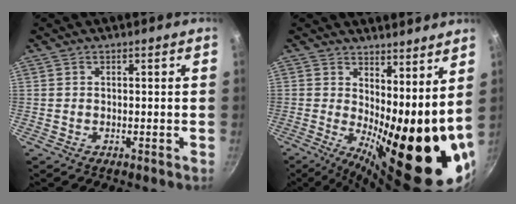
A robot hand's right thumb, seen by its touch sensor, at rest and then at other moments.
{"total": 20.4, "force": [4.1, 7.6, 18.5], "torque": [-0.220, -0.050, 0.072]}